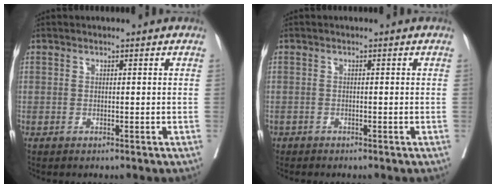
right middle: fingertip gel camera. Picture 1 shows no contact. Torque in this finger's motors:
{"motor_torque": [0.77, -0.83, 0.89, 0.19]}